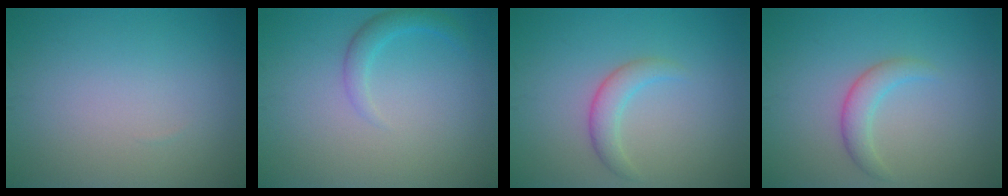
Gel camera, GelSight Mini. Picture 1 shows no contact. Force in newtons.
{"total": 1.9, "press": 1.9, "slide": 0.1}
{"total": 2.3, "press": 2.3, "slide": 0.2}
{"total": 2.3, "press": 2.3, "slide": 0.2}